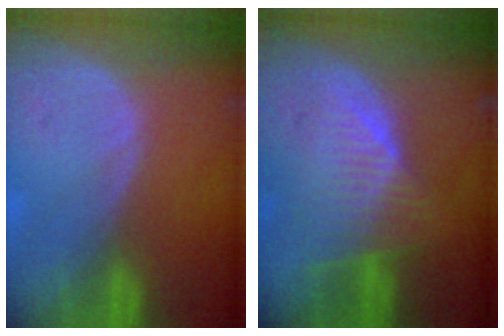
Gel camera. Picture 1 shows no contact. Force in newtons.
{"total": 7.5, "press": 6.7, "slide": 3.3}